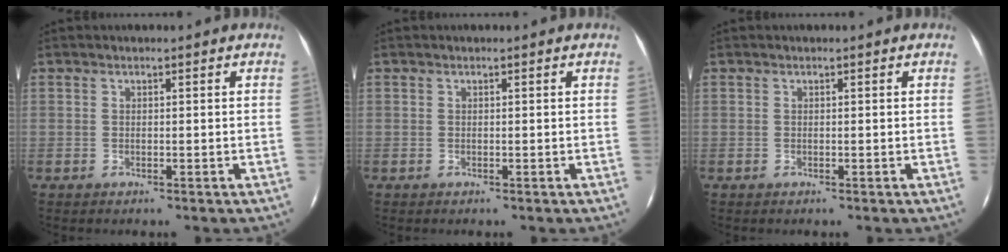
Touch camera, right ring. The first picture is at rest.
{"total": 0.0}
{"total": 0.0}